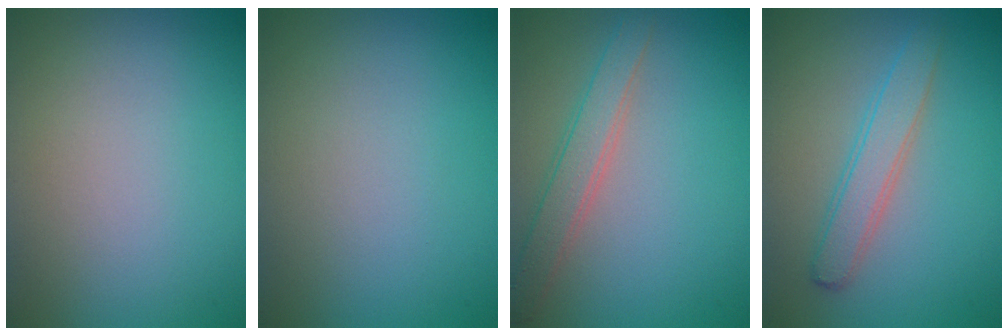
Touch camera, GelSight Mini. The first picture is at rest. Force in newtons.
{"total": 0.0}
{"total": 2.7, "press": 2.7, "slide": 0.1}
{"total": 2.5, "press": 2.5, "slide": 0.1}